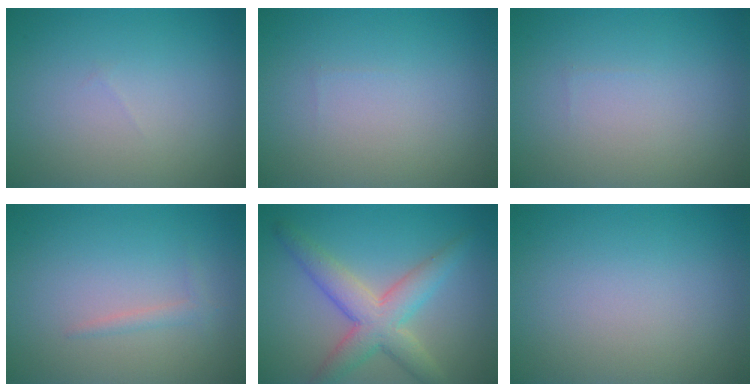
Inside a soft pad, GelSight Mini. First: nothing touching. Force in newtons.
{"total": 0.0}
{"total": 0.0}
{"total": 1.0, "press": 1.0, "slide": 0.1}
{"total": 5.4, "press": 5.3, "slide": 0.2}
{"total": 0.0}